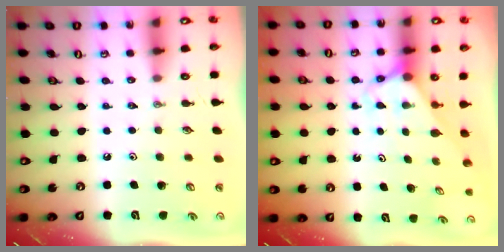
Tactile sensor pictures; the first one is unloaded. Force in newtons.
{"total": 2.7, "press": 2.7, "slide": 0.2}